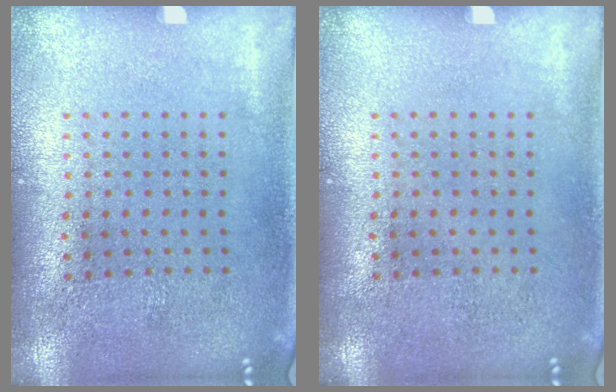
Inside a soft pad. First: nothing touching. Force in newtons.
{"total": 0.0}